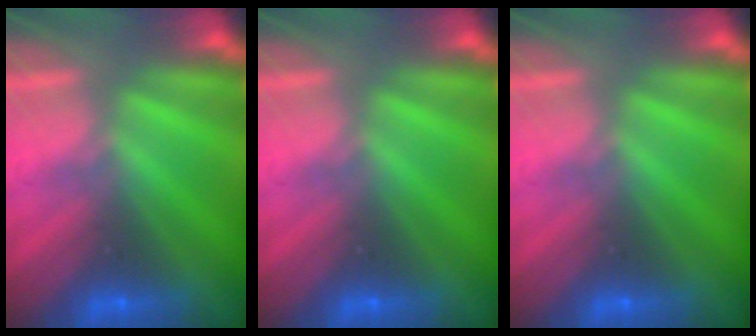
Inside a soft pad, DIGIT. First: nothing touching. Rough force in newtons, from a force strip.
{"total": 0.0}
{"total": 0.0}